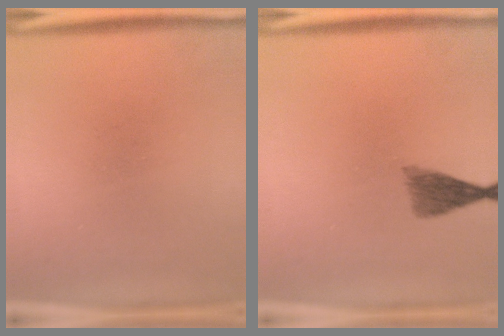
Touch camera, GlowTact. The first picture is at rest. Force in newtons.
{"total": 3.2}